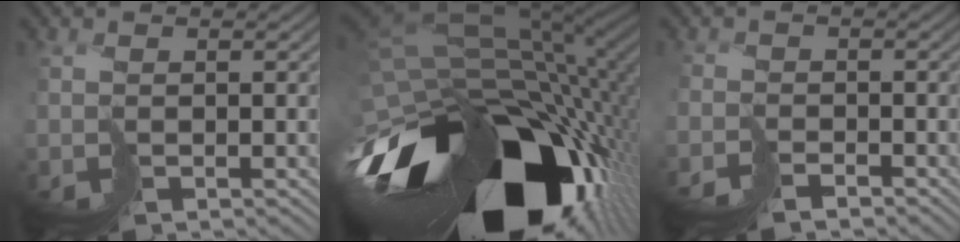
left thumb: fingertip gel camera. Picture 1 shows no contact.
{"total": 17.6, "force": [-6.5, 9.8, 13.1], "torque": [-0.280, -0.067, -0.059]}
{"total": 2.0, "force": [-2.0, -0.1, -0.2], "torque": [0.023, 0.001, -0.038]}